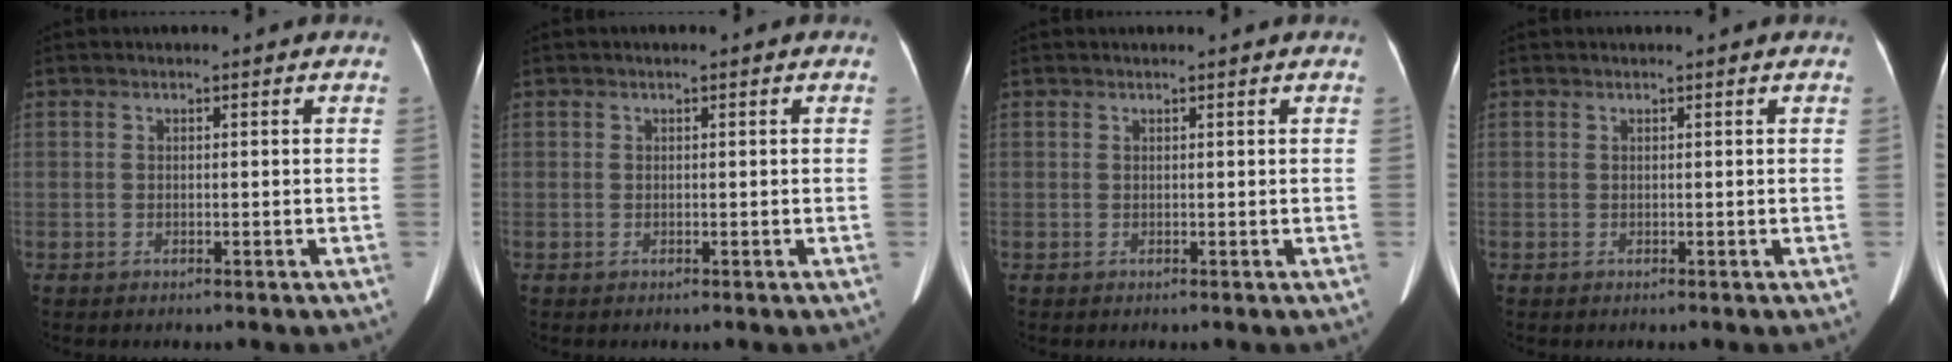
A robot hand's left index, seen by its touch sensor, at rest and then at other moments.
{"total": 0.0}
{"total": 0.8, "force": [0.7, -0.1, 0.3], "torque": [-0.008, 0.005, 0.012]}
{"total": 0.5, "force": [0.5, -0.1, 0.2], "torque": [-0.004, 0.006, 0.009]}